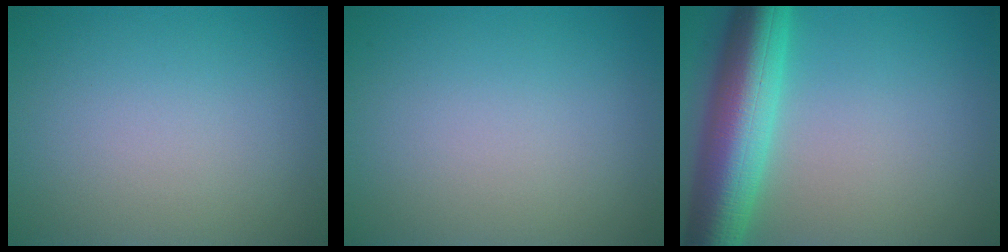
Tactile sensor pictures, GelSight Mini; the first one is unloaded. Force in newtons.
{"total": 0.0}
{"total": 9.2, "press": 9.2, "slide": 0.2}